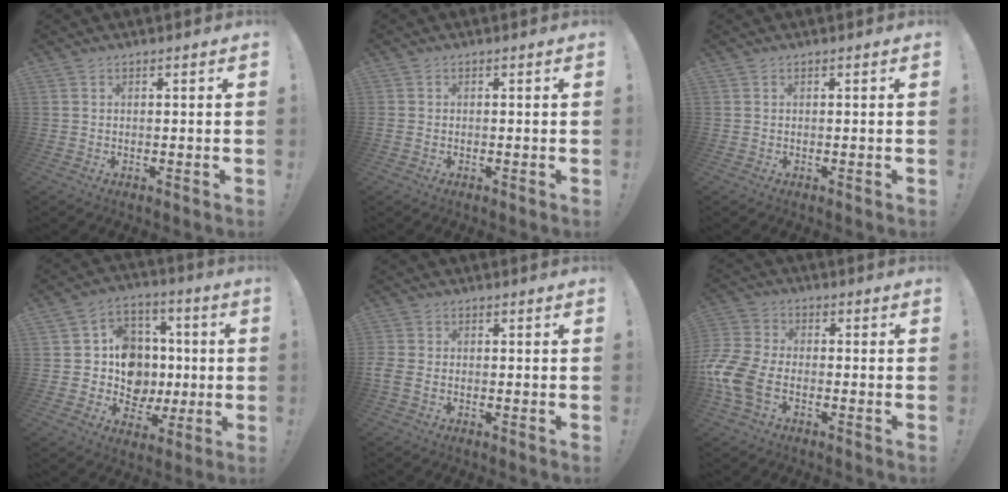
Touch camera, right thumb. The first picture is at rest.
{"total": 0.5, "force": [-0.4, 0.3, 0.2], "torque": [-0.009, 0.003, -0.006]}
{"total": 0.0}
{"total": 14.2, "force": [-0.5, 13.0, 5.5], "torque": [-0.066, 0.012, 0.021]}
{"total": 3.2, "force": [-1.0, 2.2, 2.0], "torque": [-0.052, 0.005, -0.018]}
{"total": 12.9, "force": [-5.2, 8.2, 8.4], "torque": [-0.189, 0.027, -0.093]}